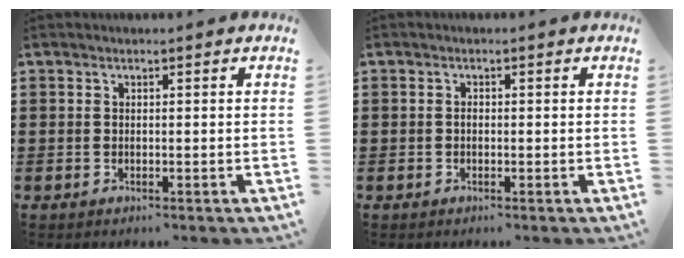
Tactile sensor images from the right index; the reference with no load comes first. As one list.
[{"total": 0.7, "force": [-0.1, 0.4, 0.5], "torque": [-0.013, -0.001, -0.002]}]